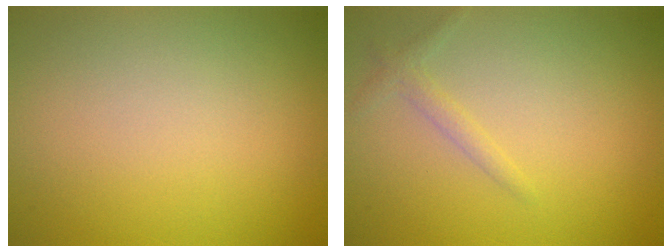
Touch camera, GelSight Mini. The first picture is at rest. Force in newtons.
{"total": 1.1, "press": 1.1, "slide": 0.0}